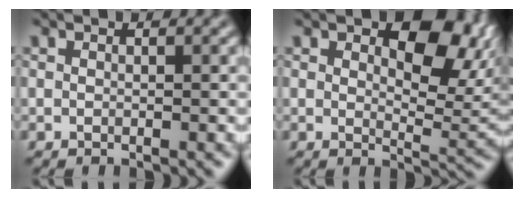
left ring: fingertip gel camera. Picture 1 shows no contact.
{"total": 7.6, "force": [3.3, 3.7, 5.8], "torque": [-0.076, -0.003, 0.048]}